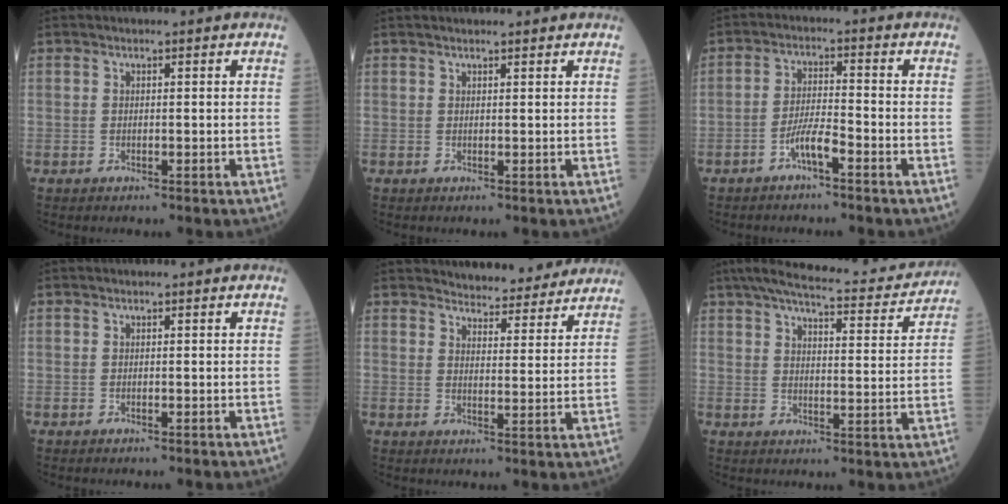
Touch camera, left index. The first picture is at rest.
{"total": 3.1, "force": [2.8, 0.3, 1.1], "torque": [-0.011, 0.019, 0.034]}
{"total": 4.0, "force": [-2.7, 0.2, 2.9], "torque": [-0.057, -0.001, -0.055]}
{"total": 0.0}
{"total": 12.0, "force": [11.5, 2.2, 2.4], "torque": [-0.018, -0.010, 0.136]}
{"total": 19.0, "force": [16.9, 3.2, 8.0], "torque": [-0.120, 0.005, 0.213]}